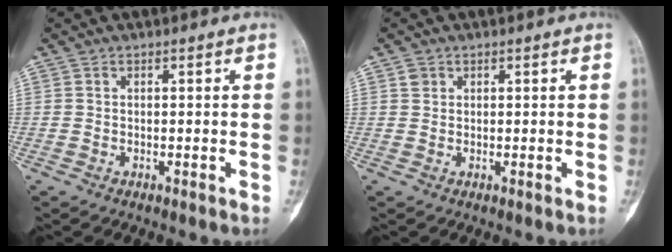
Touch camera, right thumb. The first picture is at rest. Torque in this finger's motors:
{"motor_torque": [-0.40, 0.15, 0.03, -0.14, -0.10]}